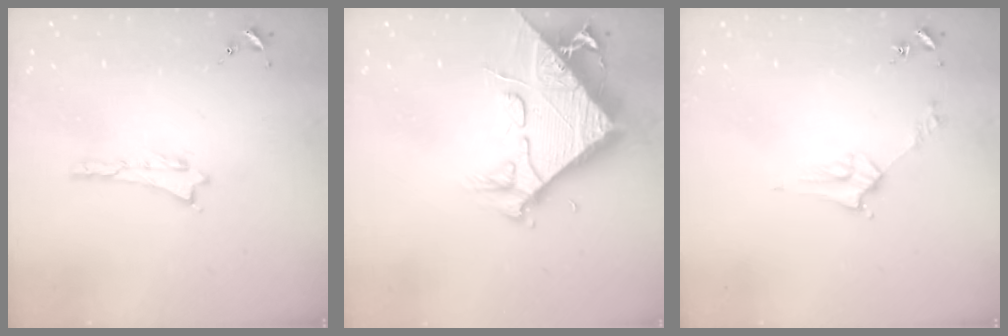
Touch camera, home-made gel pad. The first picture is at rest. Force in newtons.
{"total": 10.6, "press": 10.6, "slide": 1.1}
{"total": 2.8, "press": 2.8, "slide": 0.3}